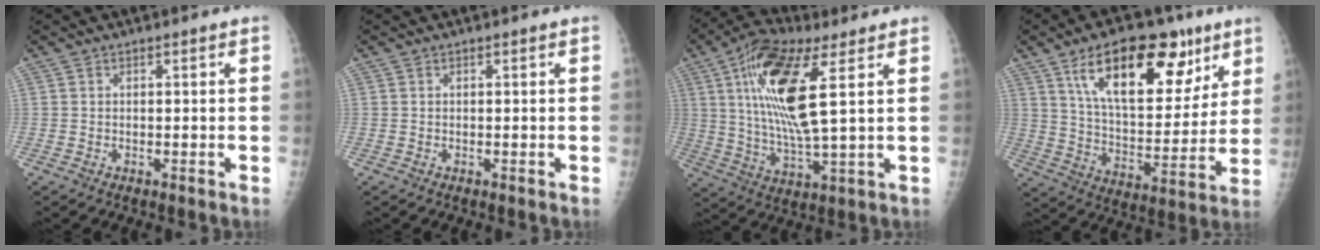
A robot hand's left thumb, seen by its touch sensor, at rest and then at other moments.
{"total": 0.0}
{"total": 17.0, "force": [5.5, 4.6, 15.4], "torque": [-0.311, -0.014, 0.096]}
{"total": 23.0, "force": [12.0, 10.8, 16.4], "torque": [-0.210, -0.036, 0.202]}